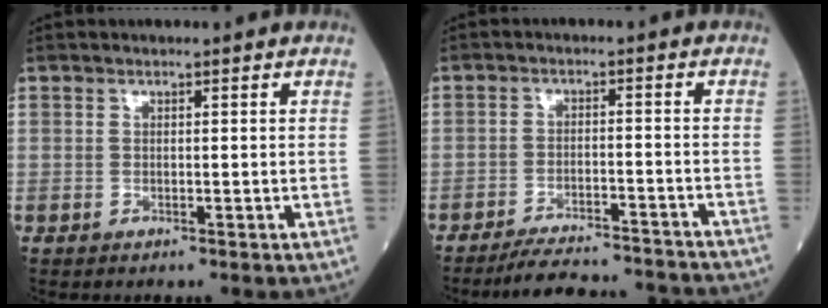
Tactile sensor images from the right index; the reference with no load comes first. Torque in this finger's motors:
{"motor_torque": [-0.31, -1.17, 0.45, 0.11]}